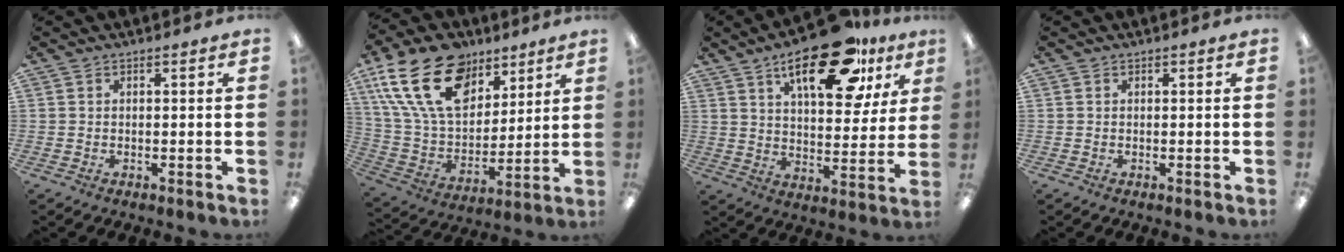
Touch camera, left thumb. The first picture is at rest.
{"total": 23.9, "force": [12.2, 15.2, 13.9], "torque": [-0.269, -0.054, 0.220]}
{"total": 21.6, "force": [13.1, 9.2, 14.5], "torque": [-0.212, -0.059, 0.208]}
{"total": 0.0}